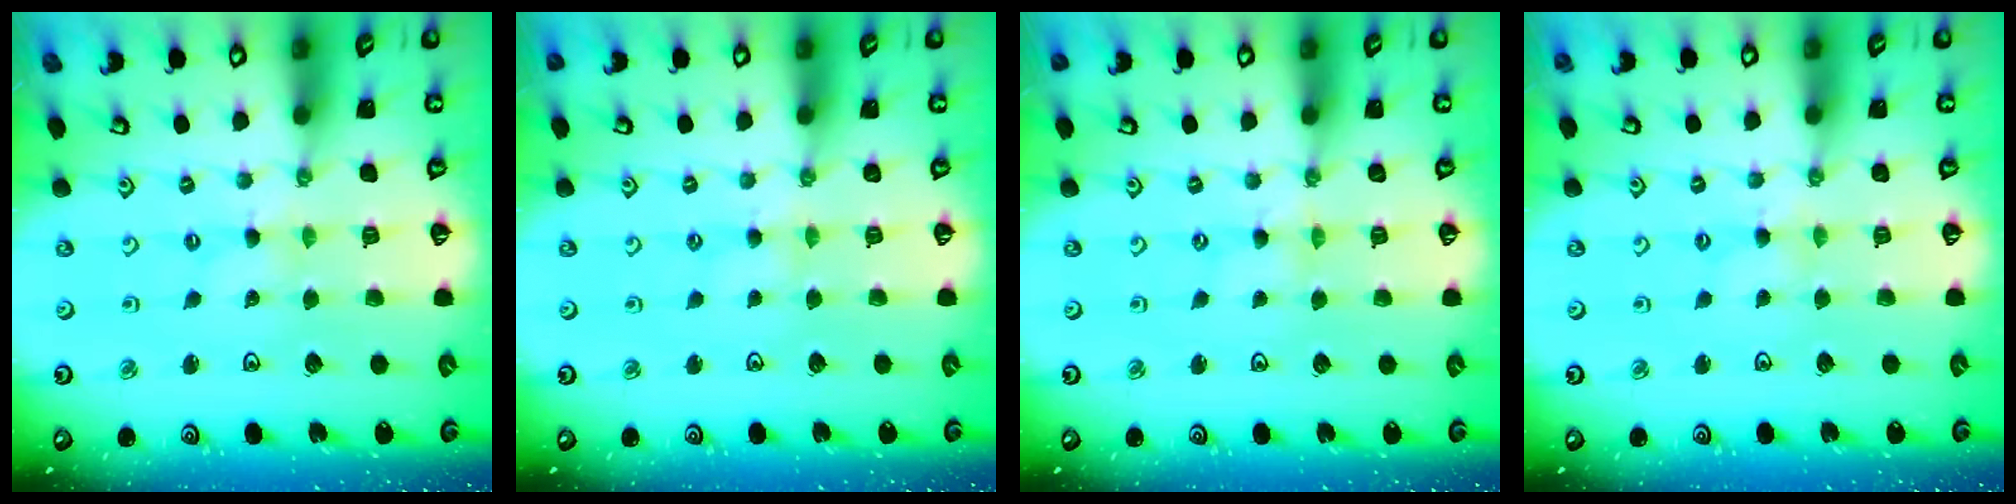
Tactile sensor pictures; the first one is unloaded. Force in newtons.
{"total": 1.8, "press": 1.8, "slide": 0.5}
{"total": 0.0}
{"total": 1.0, "press": 1.0, "slide": 0.2}